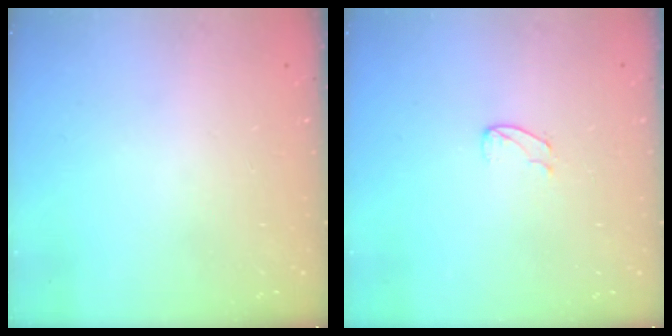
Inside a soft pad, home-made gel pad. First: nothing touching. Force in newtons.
{"total": 5.0, "press": 5.0, "slide": 0.4}